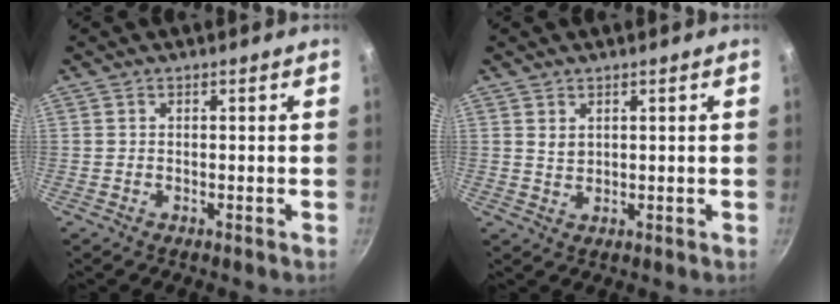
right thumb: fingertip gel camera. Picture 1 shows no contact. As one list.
[{"total": 1.8, "force": [1.1, 1.1, 1.0], "torque": [-0.013, -0.009, 0.024]}]